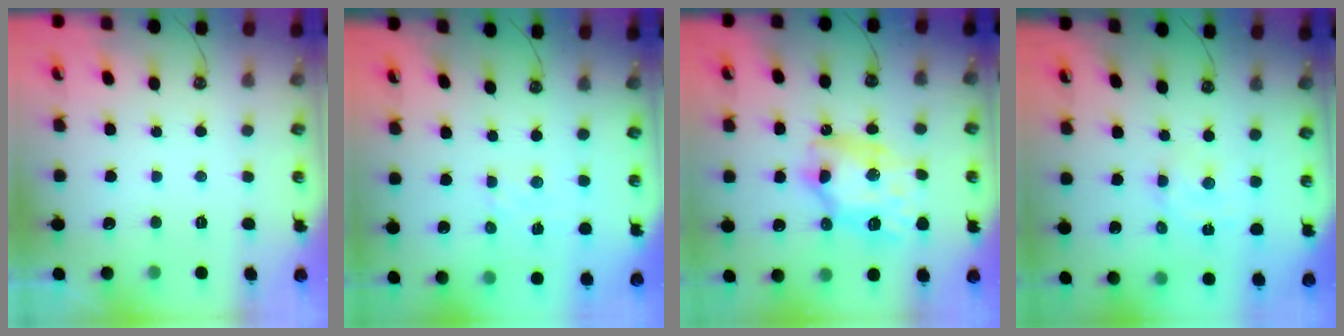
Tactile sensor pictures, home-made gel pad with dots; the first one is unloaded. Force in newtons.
{"total": 1.5, "press": 1.4, "slide": 0.3}
{"total": 12.8, "press": 12.7, "slide": 1.3}
{"total": 2.7, "press": 2.7, "slide": 0.1}